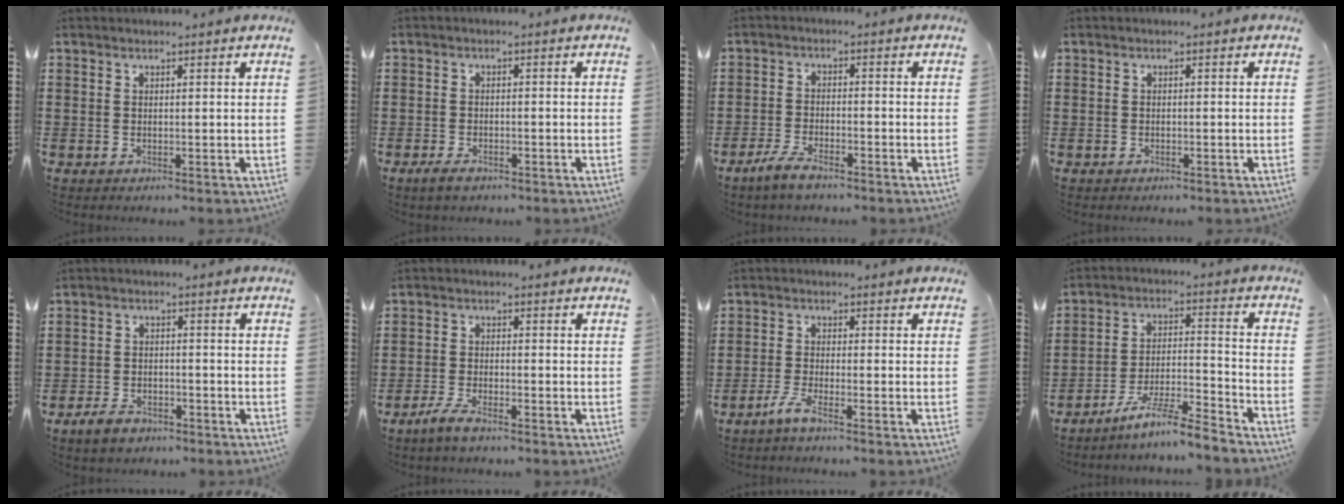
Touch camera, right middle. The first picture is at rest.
{"total": 1.8, "force": [-1.3, 0.9, 0.8], "torque": [-0.023, -0.002, -0.028]}
{"total": 3.8, "force": [-3.0, 0.9, 2.1], "torque": [-0.056, -0.002, -0.062]}
{"total": 0.5, "force": [-0.5, 0.2, 0.0], "torque": [0.000, 0.001, -0.011]}
{"total": 3.4, "force": [-2.8, 1.5, 1.2], "torque": [-0.029, 0.002, -0.057]}
{"total": 3.3, "force": [-2.6, 0.6, 1.9], "torque": [-0.051, -0.002, -0.056]}
{"total": 3.4, "force": [-2.4, 0.2, 2.3], "torque": [-0.059, -0.008, -0.052]}
{"total": 8.3, "force": [-7.4, -0.2, 3.6], "torque": [-0.071, -0.003, -0.145]}